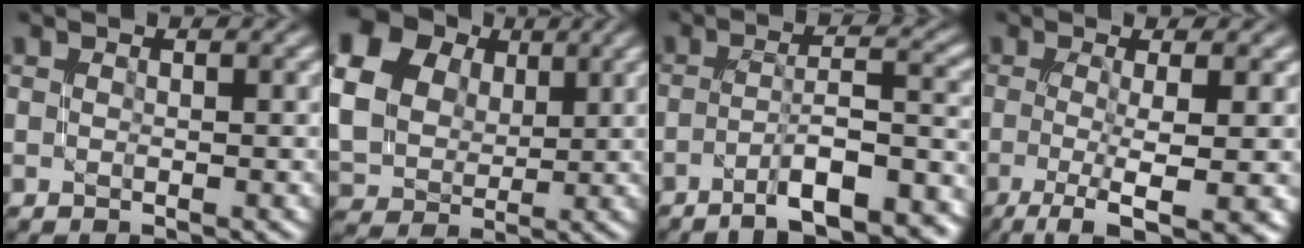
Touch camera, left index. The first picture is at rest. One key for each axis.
{"total": 17.8, "fx": 6.1, "fy": 14.9, "fz": 7.7, "tx": -0.212, "ty": 0.019, "tz": 0.094}
{"total": 8.5, "fx": -5.2, "fy": 2.0, "fz": 6.4, "tx": -0.081, "ty": 0.007, "tz": -0.076}
{"total": 6.9, "fx": -1.9, "fy": 1.4, "fz": 6.4, "tx": -0.094, "ty": -0.011, "tz": -0.035}